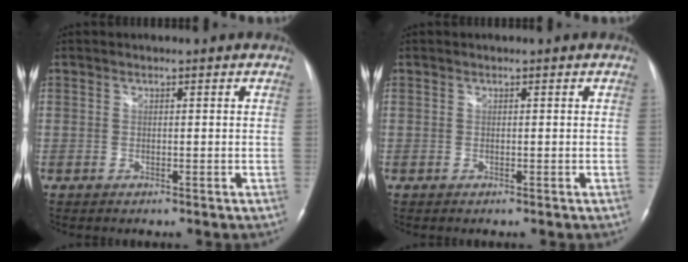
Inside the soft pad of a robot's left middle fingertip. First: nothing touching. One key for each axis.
{"total": 0.0}